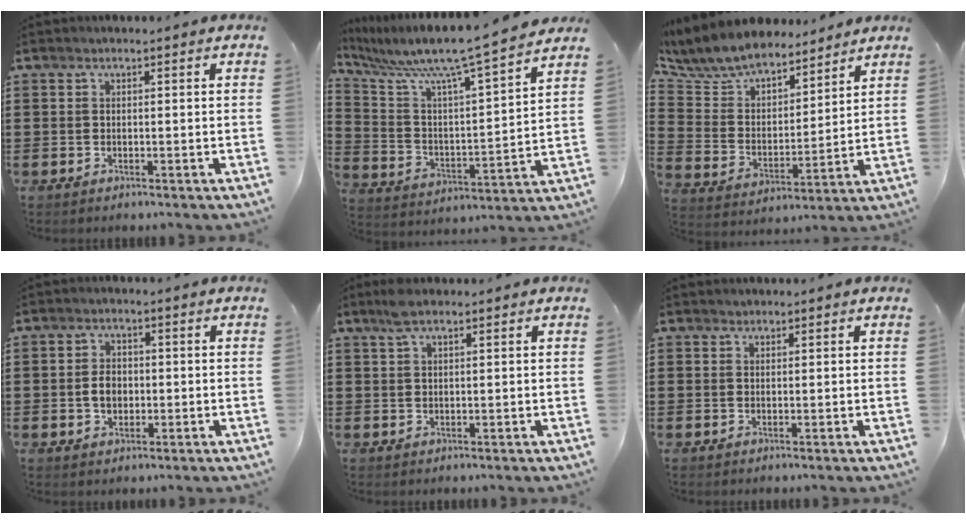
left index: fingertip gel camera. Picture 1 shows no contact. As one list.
[{"total": 9.1, "force": [7.8, -0.1, 4.8], "torque": [-0.127, -0.064, 0.121]}, {"total": 7.7, "force": [7.2, 2.2, 1.3], "torque": [-0.068, -0.049, 0.128]}, {"total": 3.3, "force": [-0.3, 2.3, 2.3], "torque": [-0.040, 0.001, -0.009]}, {"total": 3.2, "force": [2.1, 0.8, 2.3], "torque": [-0.049, 0.004, 0.037]}, {"total": 0.7, "force": [0.6, 0.3, 0.0], "torque": [-0.002, 0.001, 0.013]}]